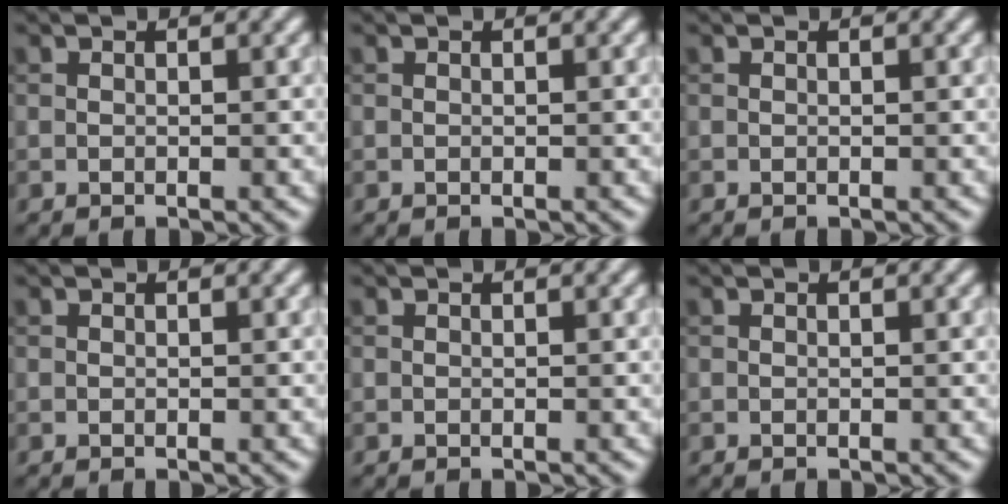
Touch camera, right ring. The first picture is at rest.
{"total": 0.0}
{"total": 0.0}
{"total": 0.0}
{"total": 0.0}
{"total": 0.0}